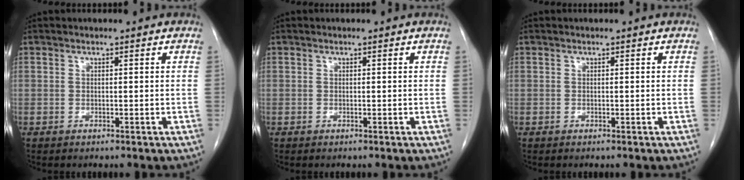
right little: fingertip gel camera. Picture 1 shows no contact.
{"total": 0.0}
{"total": 0.0}